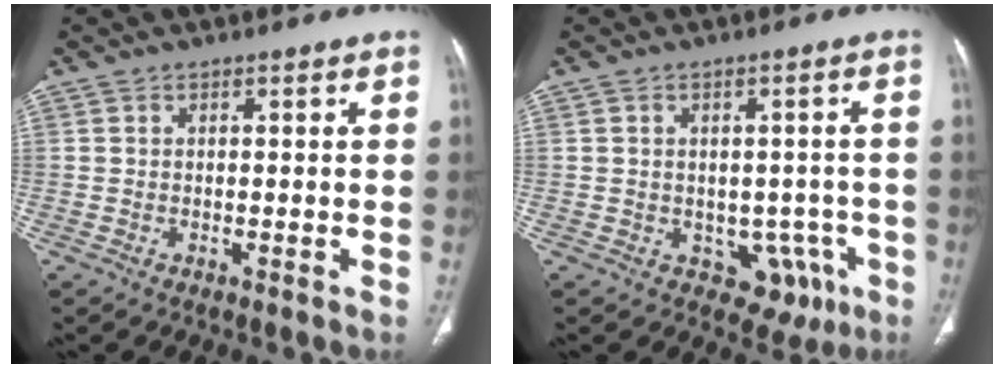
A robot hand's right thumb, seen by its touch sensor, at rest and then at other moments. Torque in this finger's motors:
{"motor_torque": [0.40, 0.18, -0.20, 0.03, -0.04]}